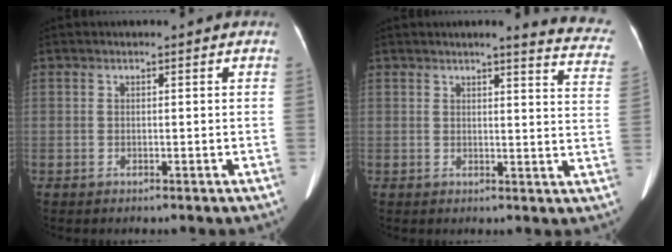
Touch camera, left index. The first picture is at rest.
{"total": 11.2, "force": [10.0, 0.6, 5.0], "torque": [-0.036, -0.057, 0.079]}